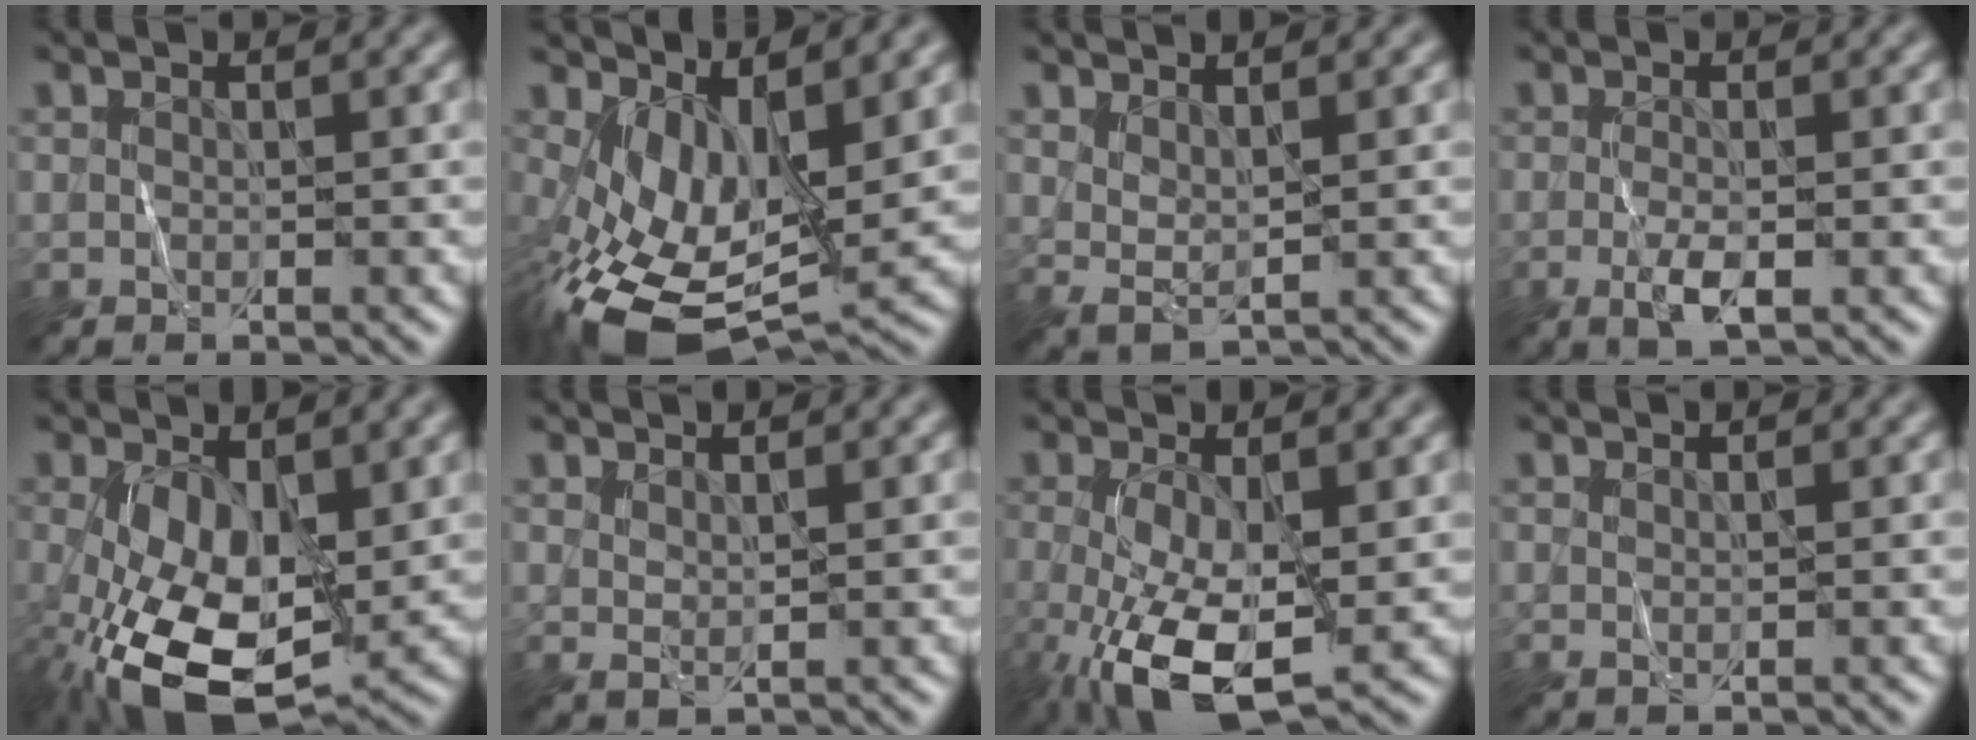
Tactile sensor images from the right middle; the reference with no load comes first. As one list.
[{"total": 9.3, "force": [-0.9, 5.1, 7.7], "torque": [-0.155, -0.023, -0.007]}, {"total": 1.8, "force": [1.3, 0.6, 1.1], "torque": [-0.027, -0.010, 0.030]}, {"total": 2.6, "force": [-0.7, 0.7, 2.4], "torque": [-0.051, -0.008, -0.016]}, {"total": 10.7, "force": [-2.1, 5.9, 8.6], "torque": [-0.195, -0.033, -0.026]}, {"total": 1.2, "force": [0.8, 0.4, 0.8], "torque": [-0.020, -0.005, 0.021]}, {"total": 7.7, "force": [-2.0, 3.2, 6.7], "torque": [-0.147, -0.014, -0.033]}, {"total": 0.6, "force": [0.3, 0.2, 0.5], "torque": [-0.010, -0.003, 0.007]}]